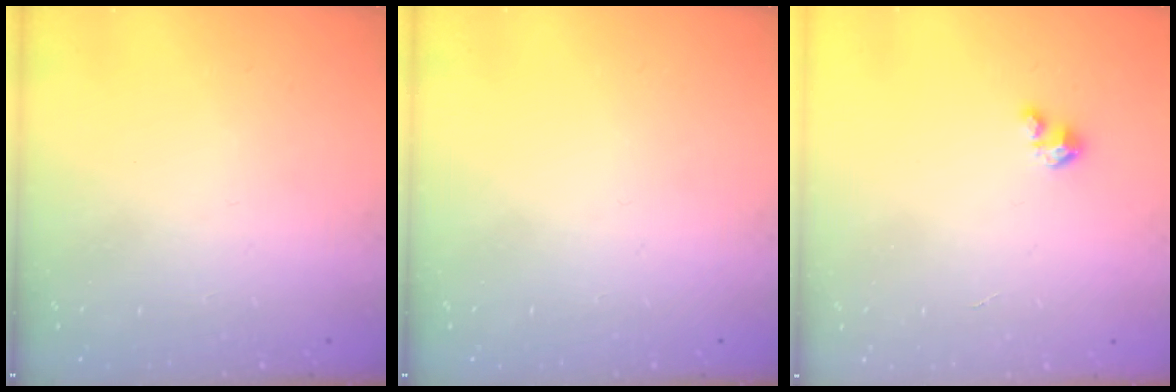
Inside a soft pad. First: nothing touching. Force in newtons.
{"total": 0.0}
{"total": 2.7, "press": 2.7, "slide": 0.2}